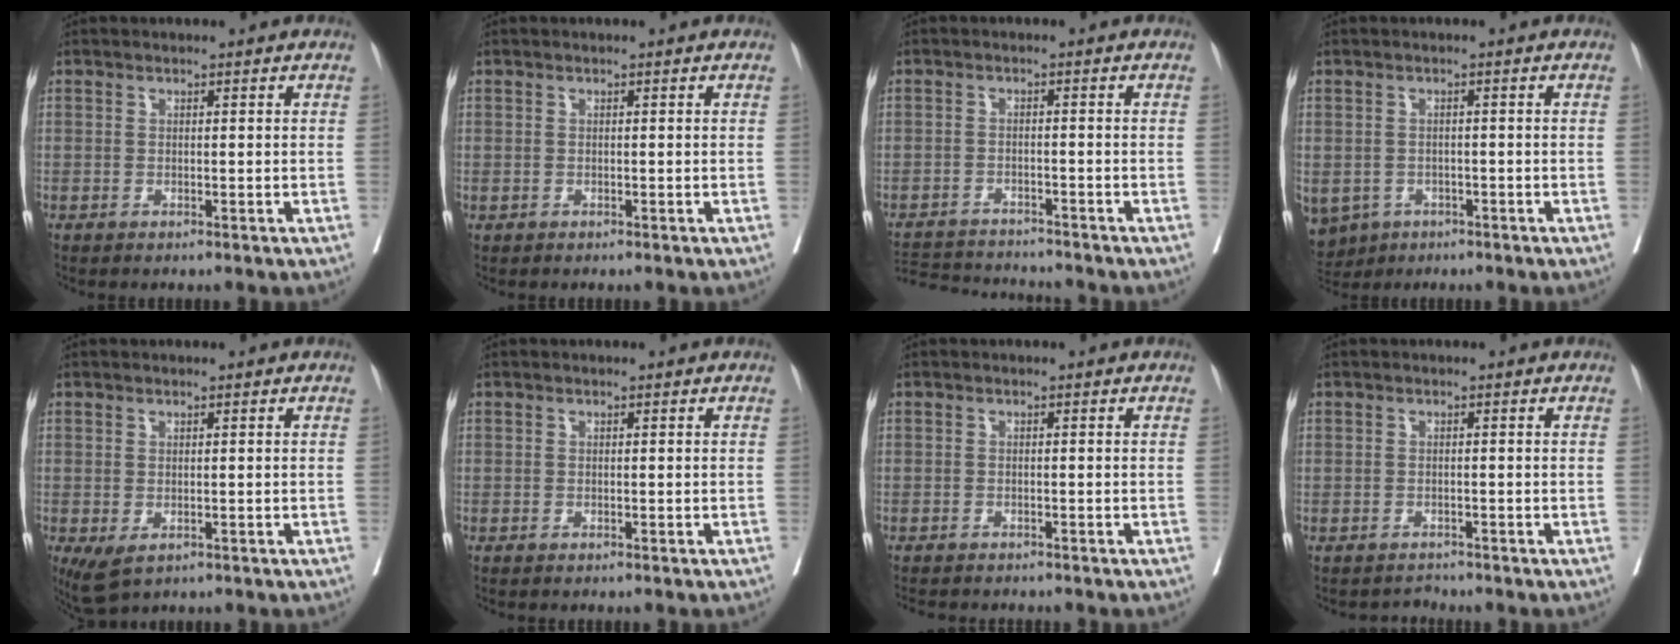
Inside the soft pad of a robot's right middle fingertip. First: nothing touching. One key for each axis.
{"total": 0.0}
{"total": 9.4, "fx": -9.2, "fy": 0.3, "fz": 1.8, "tx": -0.031, "ty": 0.003, "tz": -0.145}
{"total": 10.7, "fx": -5.5, "fy": 8.3, "fz": 3.7, "tx": -0.111, "ty": -0.006, "tz": -0.073}
{"total": 3.9, "fx": -1.7, "fy": 2.0, "fz": 2.9, "tx": -0.050, "ty": -0.014, "tz": -0.019}
{"total": 1.7, "fx": -1.5, "fy": 0.0, "fz": 0.8, "tx": -0.008, "ty": 0.003, "tz": -0.015}
{"total": 6.9, "fx": -6.2, "fy": 1.3, "fz": 2.6, "tx": -0.035, "ty": -0.005, "tz": -0.083}
{"total": 1.5, "fx": -1.2, "fy": 0.3, "fz": -0.7, "tx": 0.012, "ty": -0.005, "tz": -0.021}